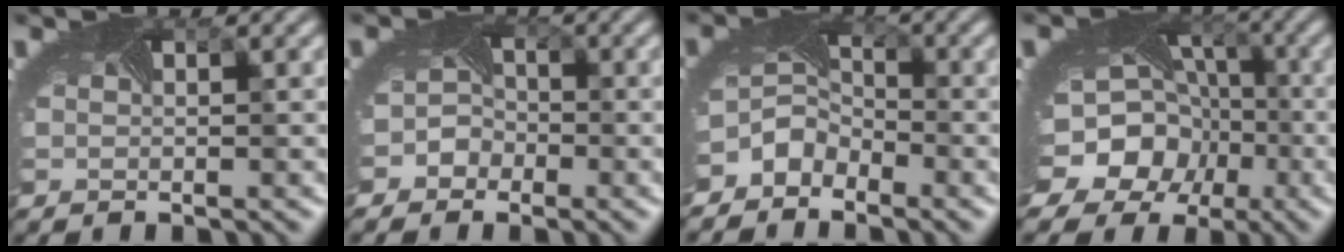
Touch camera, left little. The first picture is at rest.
{"total": 2.4, "force": [-1.5, 1.9, 0.3], "torque": [0.006, -0.001, -0.032]}
{"total": 3.5, "force": [-2.7, 2.0, 1.0], "torque": [-0.023, -0.008, -0.064]}
{"total": 14.0, "force": [-4.9, 11.9, 5.4], "torque": [-0.122, -0.033, -0.090]}